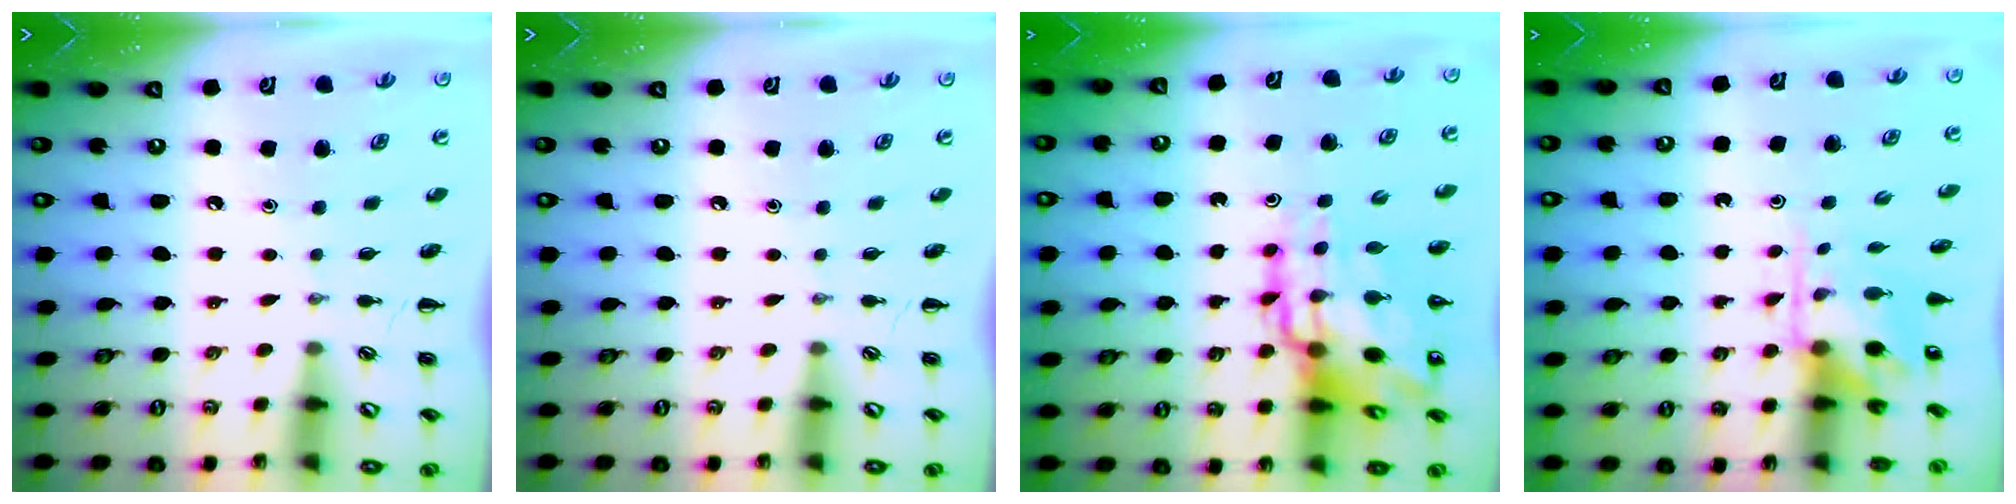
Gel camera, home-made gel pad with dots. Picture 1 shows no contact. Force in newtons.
{"total": 0.0}
{"total": 18.8, "press": 18.2, "slide": 4.9}
{"total": 4.9, "press": 4.9, "slide": 0.6}